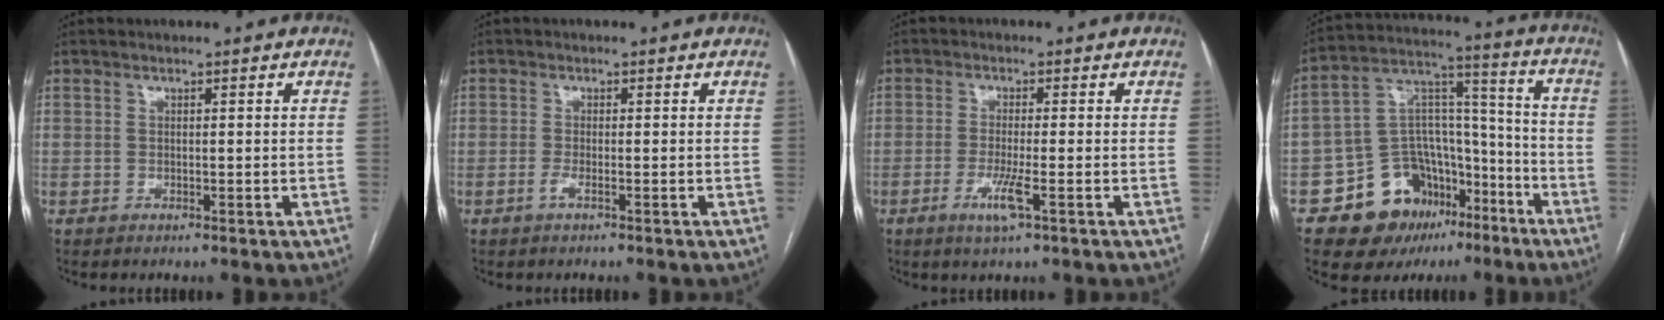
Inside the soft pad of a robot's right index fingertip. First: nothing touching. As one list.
[{"total": 1.1, "force": [-0.5, 0.0, 1.0], "torque": [-0.020, -0.001, -0.011]}, {"total": 4.1, "force": [-1.7, 0.0, 3.7], "torque": [-0.075, -0.011, -0.033]}, {"total": 16.2, "force": [-9.2, 10.8, 7.9], "torque": [-0.123, 0.064, -0.140]}]